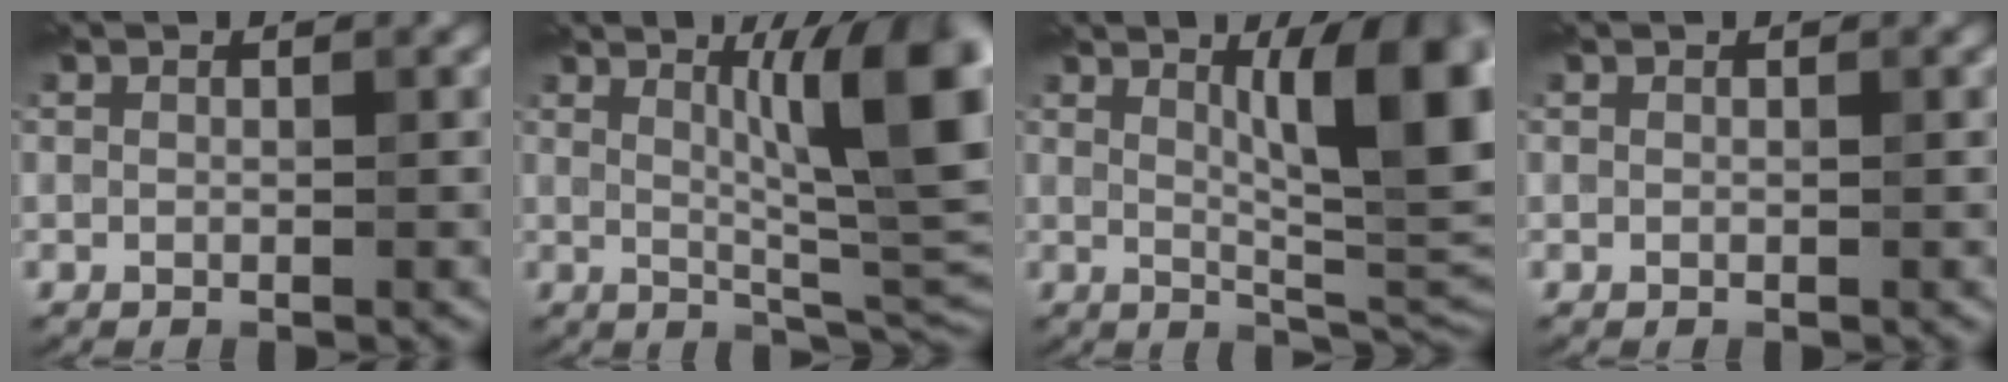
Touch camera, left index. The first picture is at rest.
{"total": 10.6, "force": [3.0, 2.3, 9.9], "torque": [-0.121, 0.006, 0.050]}
{"total": 10.6, "force": [3.1, 2.7, 9.7], "torque": [-0.126, 0.003, 0.053]}
{"total": 0.0}